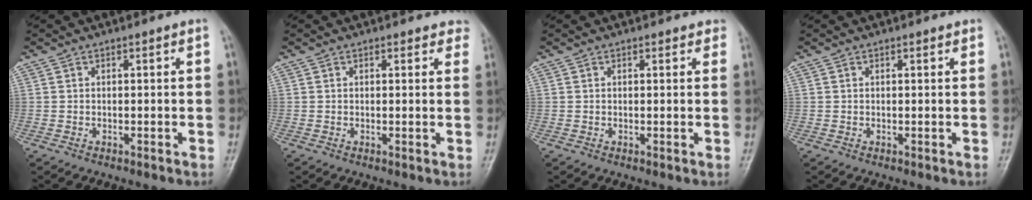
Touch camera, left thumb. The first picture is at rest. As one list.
[{"total": 3.4, "force": [3.0, 1.4, 0.6], "torque": [0.026, -0.010, 0.017]}, {"total": 1.8, "force": [1.5, 0.8, 0.5], "torque": [0.012, -0.002, 0.009]}, {"total": 0.8, "force": [0.7, 0.2, 0.3], "torque": [-0.005, -0.002, 0.008]}]